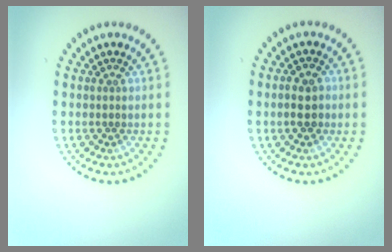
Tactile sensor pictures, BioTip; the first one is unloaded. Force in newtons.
{"total": 2.3, "press": 2.3, "slide": 0.4}